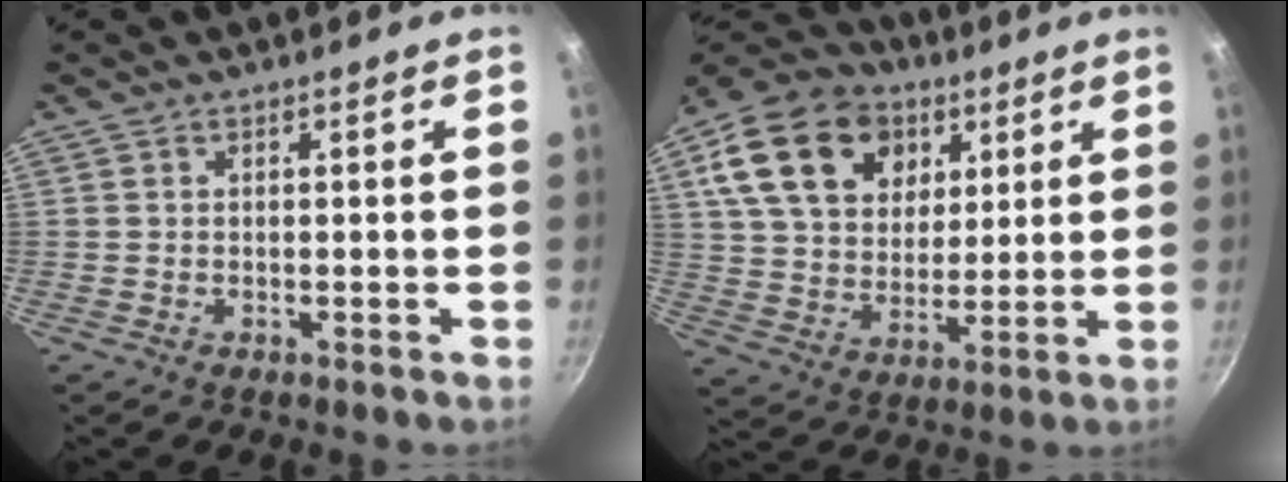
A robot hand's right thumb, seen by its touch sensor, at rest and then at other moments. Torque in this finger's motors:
{"motor_torque": [0.27, 4.07, 1.86, 0.73, 0.39]}